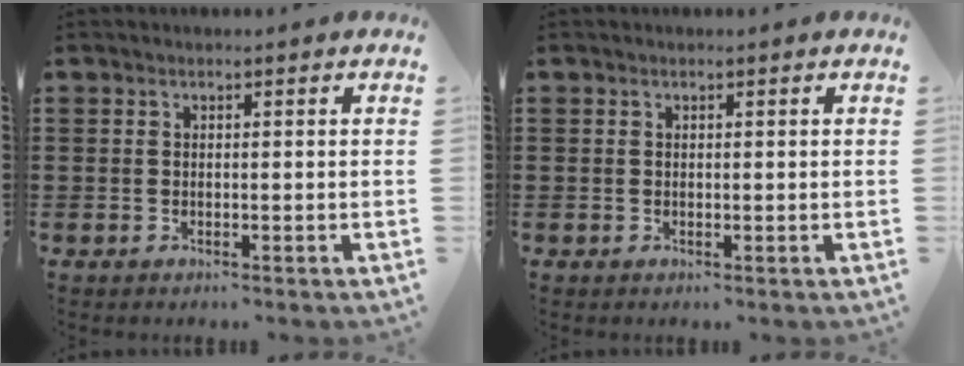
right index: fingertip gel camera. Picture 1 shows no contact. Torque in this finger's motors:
{"motor_torque": [0.00, 0.00, 0.00, 0.00]}